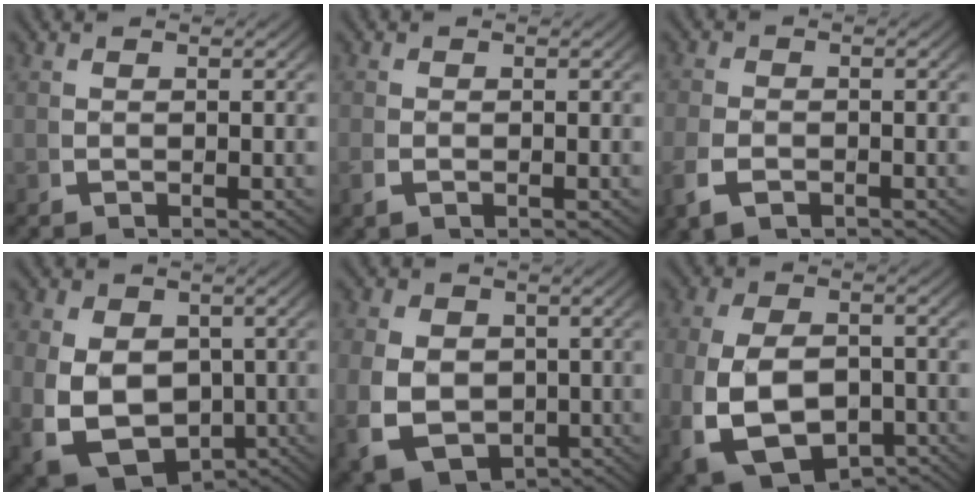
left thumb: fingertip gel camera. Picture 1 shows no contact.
{"total": 0.6, "force": [-0.2, 0.5, 0.4], "torque": [-0.014, -0.004, -0.002]}
{"total": 2.6, "force": [-1.4, 1.7, 1.3], "torque": [-0.034, -0.011, -0.020]}
{"total": 13.8, "force": [-3.4, 10.6, 8.2], "torque": [-0.187, -0.078, -0.020]}
{"total": 10.0, "force": [-2.5, 8.1, 5.3], "torque": [-0.126, -0.059, -0.010]}
{"total": 11.4, "force": [-3.5, 7.9, 7.5], "torque": [-0.169, -0.066, -0.024]}